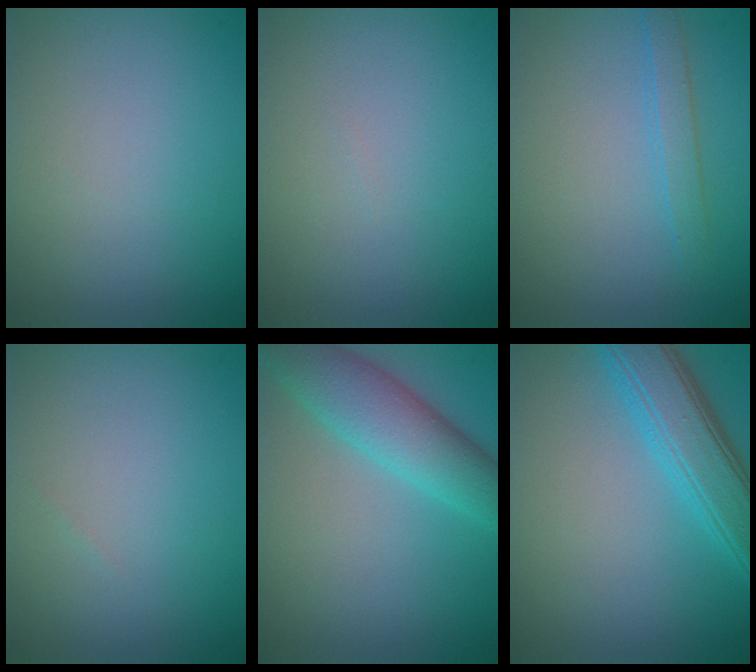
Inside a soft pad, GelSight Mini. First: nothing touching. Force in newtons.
{"total": 0.0}
{"total": 1.6, "press": 1.6, "slide": 0.1}
{"total": 0.0}
{"total": 5.6, "press": 5.6, "slide": 0.2}
{"total": 5.3, "press": 5.3, "slide": 0.3}